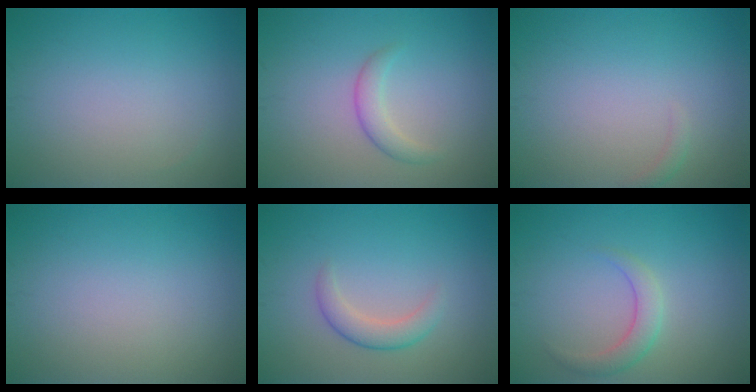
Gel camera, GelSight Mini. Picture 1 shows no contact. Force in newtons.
{"total": 1.9, "press": 1.9, "slide": 0.1}
{"total": 0.7, "press": 0.7, "slide": 0.2}
{"total": 0.0}
{"total": 2.3, "press": 2.3, "slide": 0.1}
{"total": 2.2, "press": 2.2, "slide": 0.2}